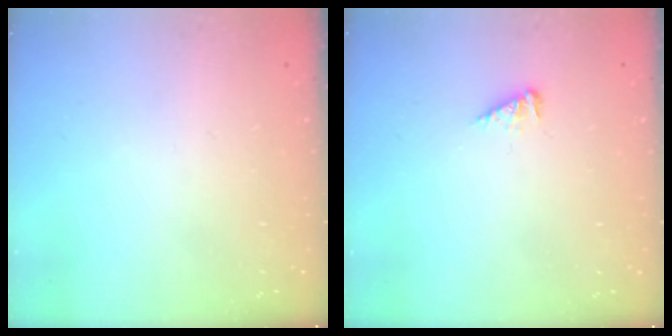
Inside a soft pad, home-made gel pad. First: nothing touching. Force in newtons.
{"total": 3.0, "press": 3.0, "slide": 0.3}